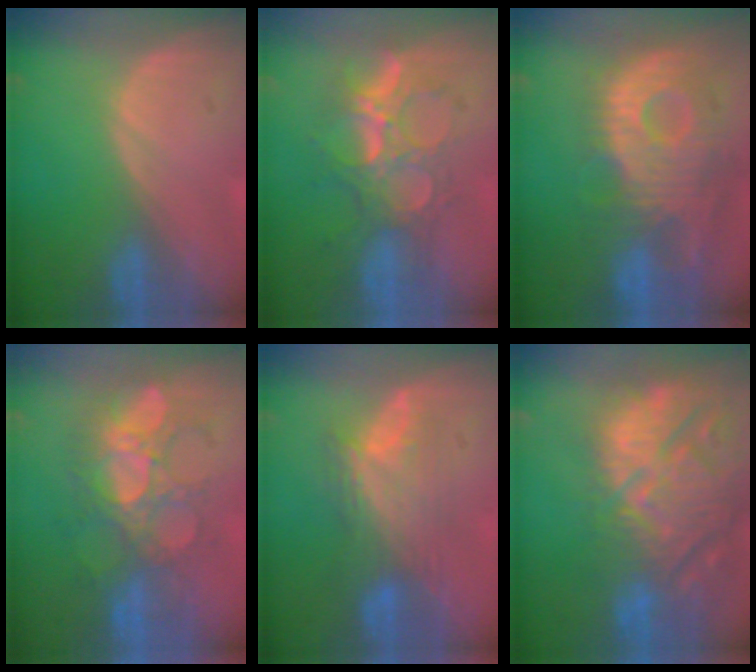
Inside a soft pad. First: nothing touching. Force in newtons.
{"total": 8.9, "press": 8.2, "slide": 3.6}
{"total": 12.2, "press": 10.9, "slide": 5.6}
{"total": 8.8, "press": 8.6, "slide": 1.5}
{"total": 7.6, "press": 7.2, "slide": 2.2}
{"total": 15.3, "press": 13.0, "slide": 8.1}